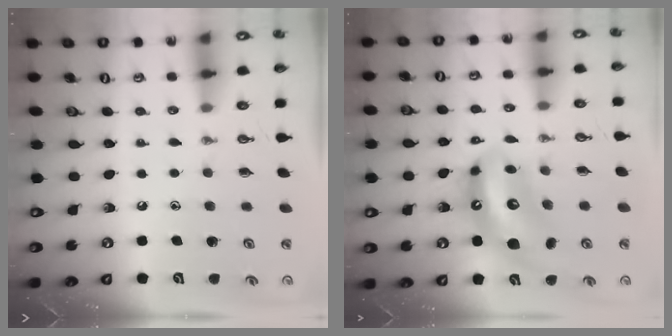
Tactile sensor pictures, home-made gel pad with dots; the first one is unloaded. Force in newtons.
{"total": 14.1, "press": 14.0, "slide": 1.2}